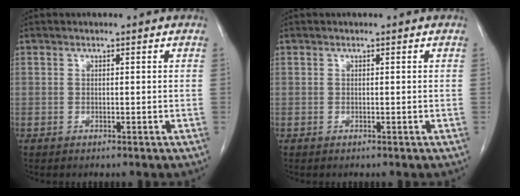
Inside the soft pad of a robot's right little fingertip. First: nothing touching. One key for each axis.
{"total": 0.0}